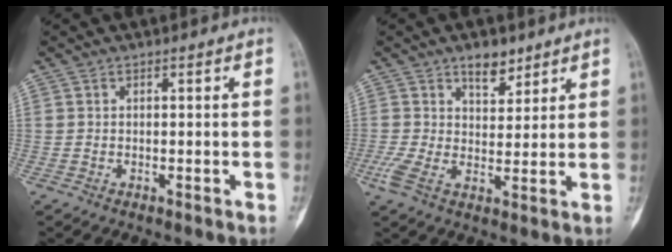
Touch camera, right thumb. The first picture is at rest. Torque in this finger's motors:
{"motor_torque": [0.07, 0.89, 0.87, 0.34, 0.07]}